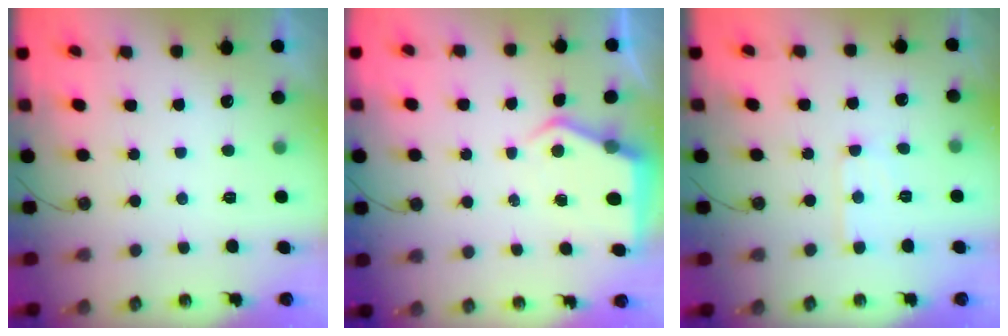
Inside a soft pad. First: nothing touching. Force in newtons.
{"total": 5.9, "press": 5.8, "slide": 0.6}
{"total": 5.6, "press": 5.6, "slide": 0.4}